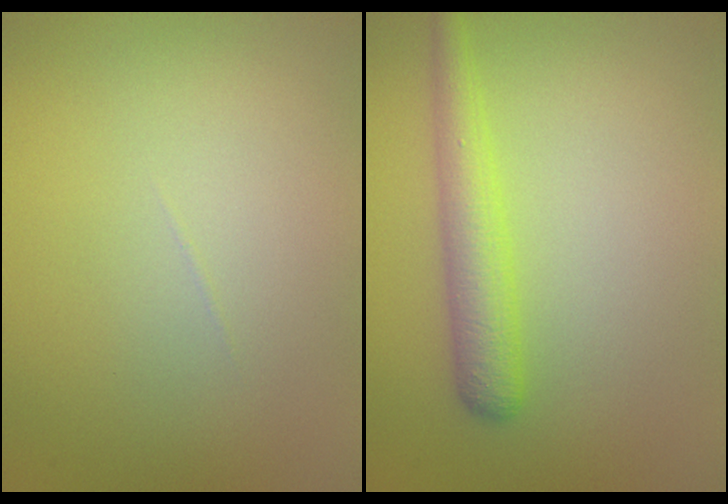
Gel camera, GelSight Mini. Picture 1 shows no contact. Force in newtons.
{"total": 3.4, "press": 3.4, "slide": 0.2}